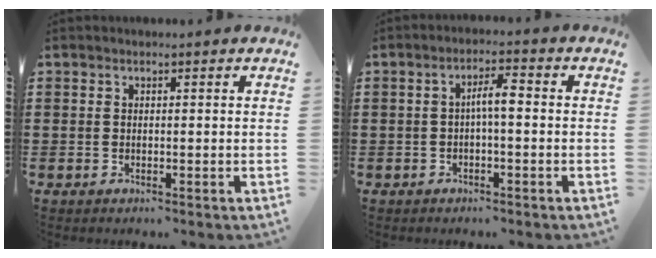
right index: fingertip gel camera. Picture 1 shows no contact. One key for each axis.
{"total": 3.5, "fx": -0.3, "fy": 0.7, "fz": 3.4, "tx": -0.064, "ty": 0.009, "tz": -0.010}